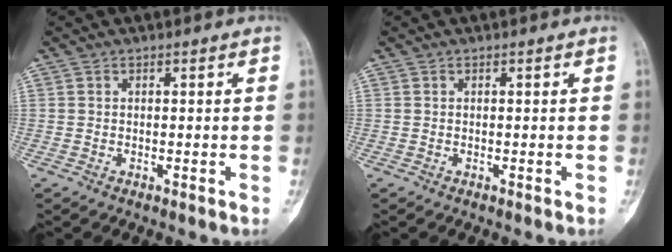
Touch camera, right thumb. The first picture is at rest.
{"total": 0.0}